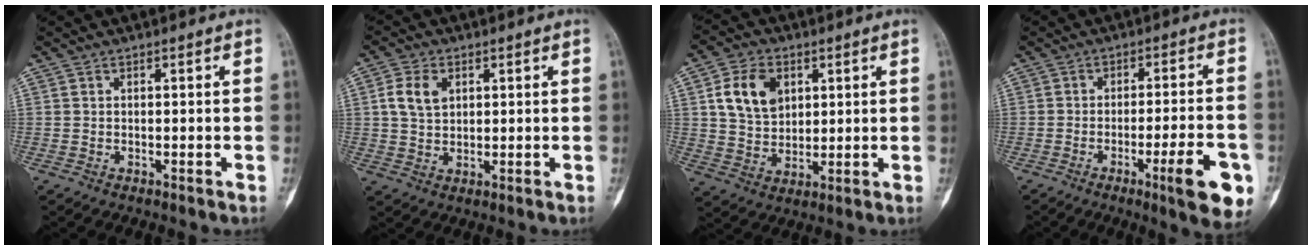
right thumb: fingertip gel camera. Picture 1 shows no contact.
{"total": 5.8, "force": [1.8, 4.0, 3.8], "torque": [-0.067, -0.002, 0.032]}
{"total": 10.2, "force": [3.4, 7.3, 6.3], "torque": [-0.093, -0.009, 0.066]}
{"total": 11.3, "force": [-4.7, 2.0, 10.1], "torque": [-0.128, 0.010, -0.062]}